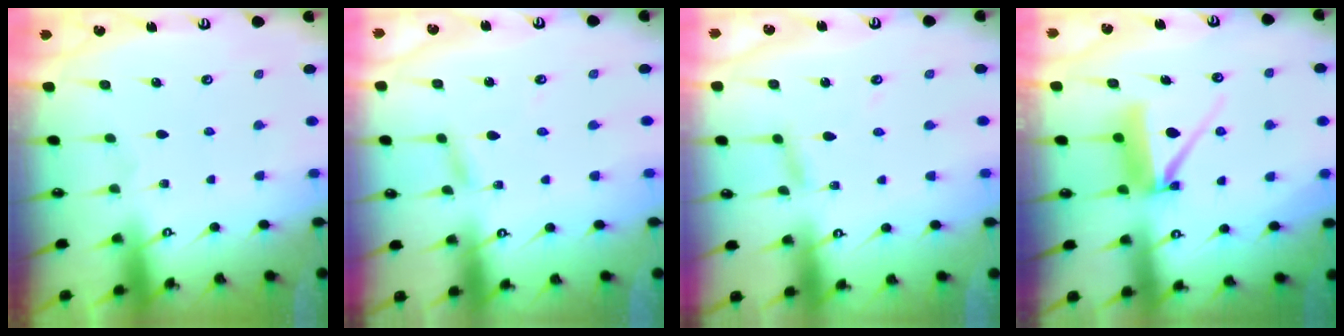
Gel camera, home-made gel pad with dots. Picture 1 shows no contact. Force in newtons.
{"total": 2.0, "press": 2.0, "slide": 0.2}
{"total": 2.9, "press": 2.9, "slide": 0.3}
{"total": 8.9, "press": 8.9, "slide": 0.8}